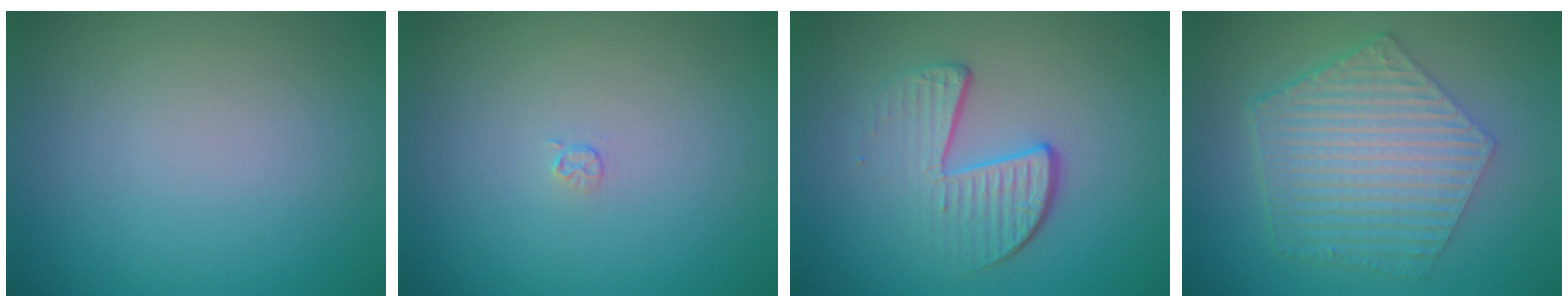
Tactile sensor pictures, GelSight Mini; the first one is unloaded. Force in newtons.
{"total": 0.6, "press": 0.3, "slide": 0.6}
{"total": 4.1, "press": 2.7, "slide": 3.2}
{"total": 6.8, "press": 4.8, "slide": 4.7}